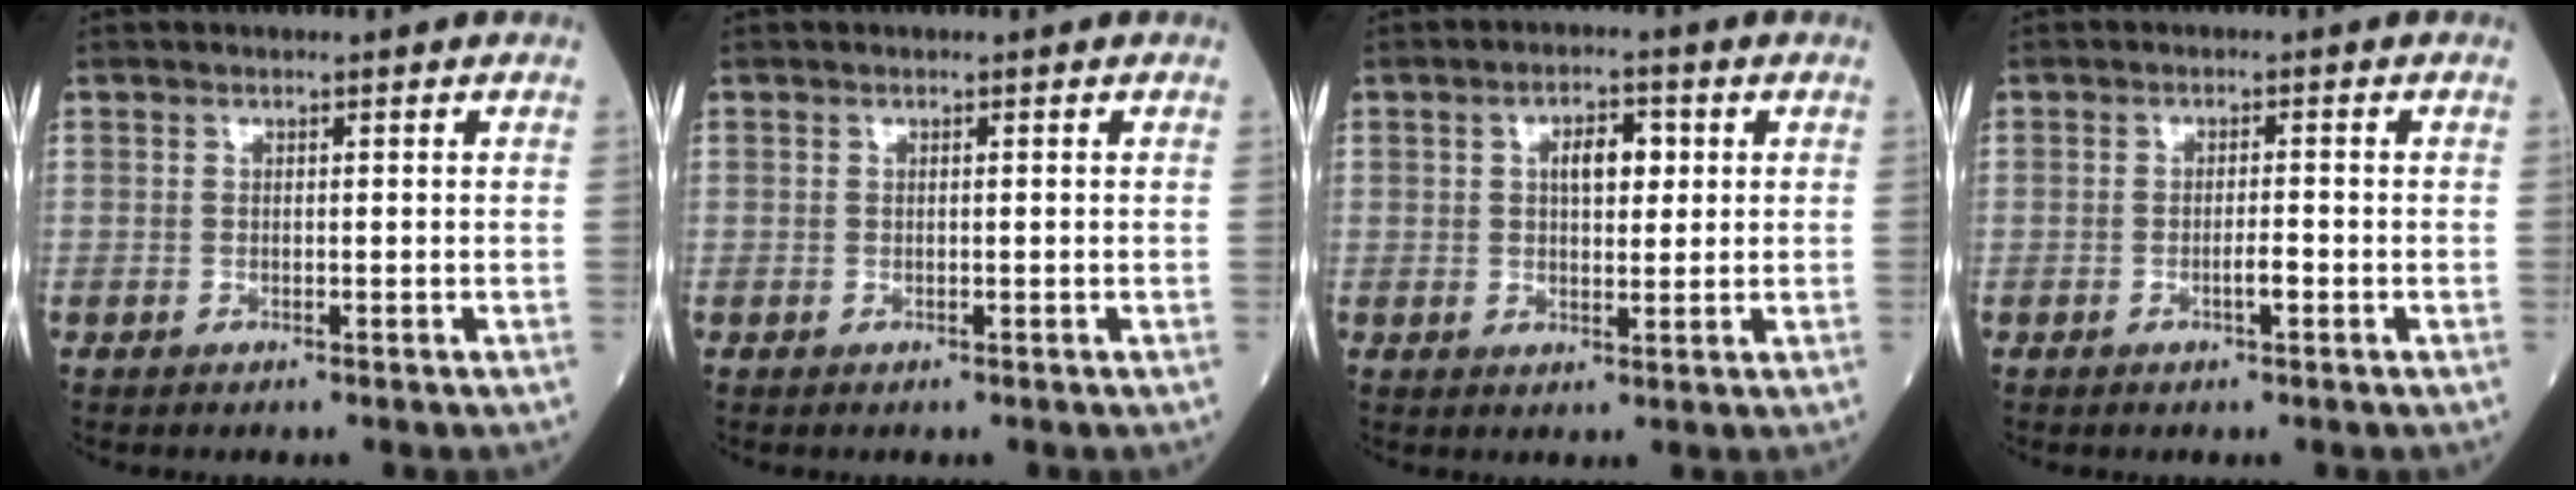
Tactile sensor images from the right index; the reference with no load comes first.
{"total": 0.0}
{"total": 4.8, "force": [1.3, 2.2, 4.1], "torque": [-0.065, 0.009, 0.019]}
{"total": 1.9, "force": [-0.8, 0.2, 1.8], "torque": [-0.031, -0.001, -0.014]}